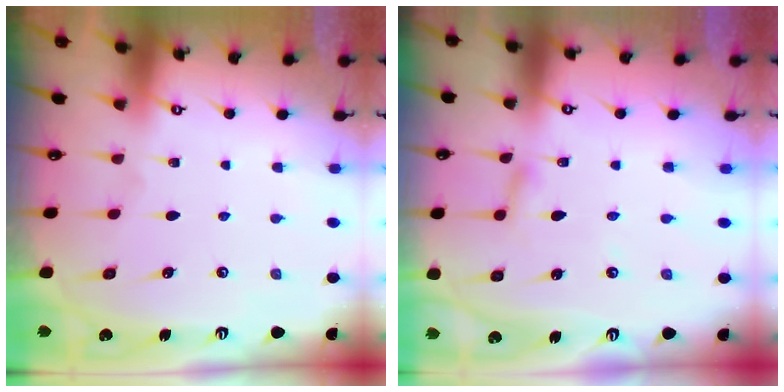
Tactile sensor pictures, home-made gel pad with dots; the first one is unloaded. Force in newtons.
{"total": 2.8, "press": 2.7, "slide": 0.3}